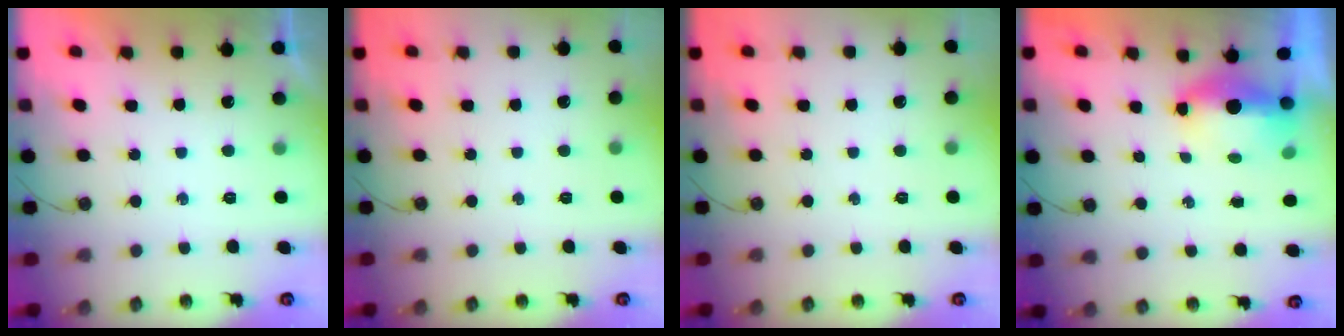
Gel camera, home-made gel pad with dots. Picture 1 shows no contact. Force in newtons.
{"total": 0.0}
{"total": 0.0}
{"total": 13.2, "press": 7.5, "slide": 10.8}